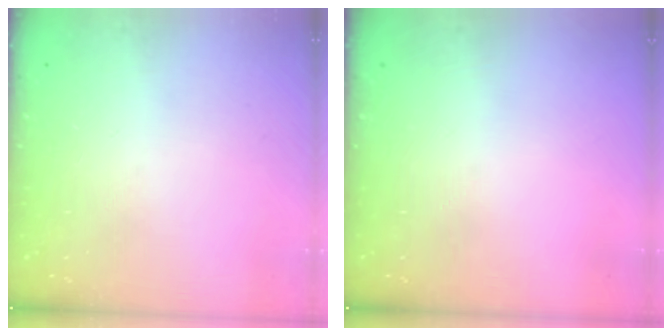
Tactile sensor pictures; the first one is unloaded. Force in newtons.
{"total": 0.0}